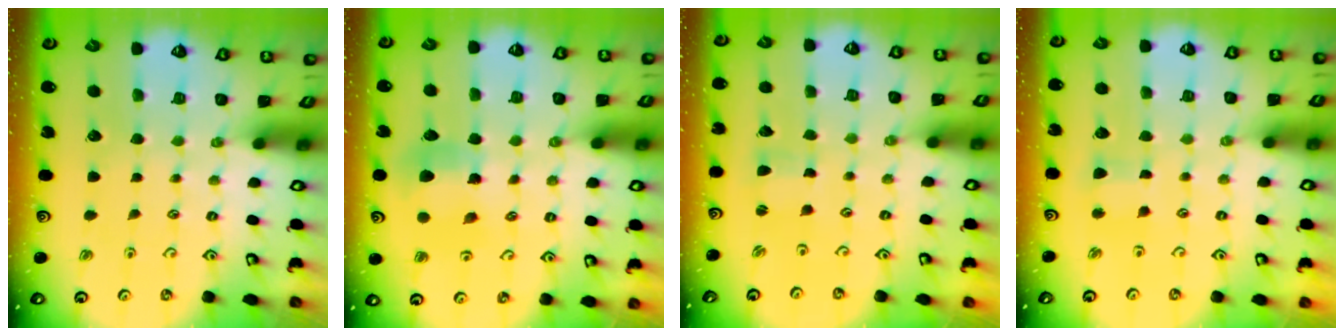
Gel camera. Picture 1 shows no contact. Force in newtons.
{"total": 7.5, "press": 7.4, "slide": 0.6}
{"total": 0.9, "press": 0.9, "slide": 0.2}
{"total": 2.8, "press": 2.7, "slide": 0.4}